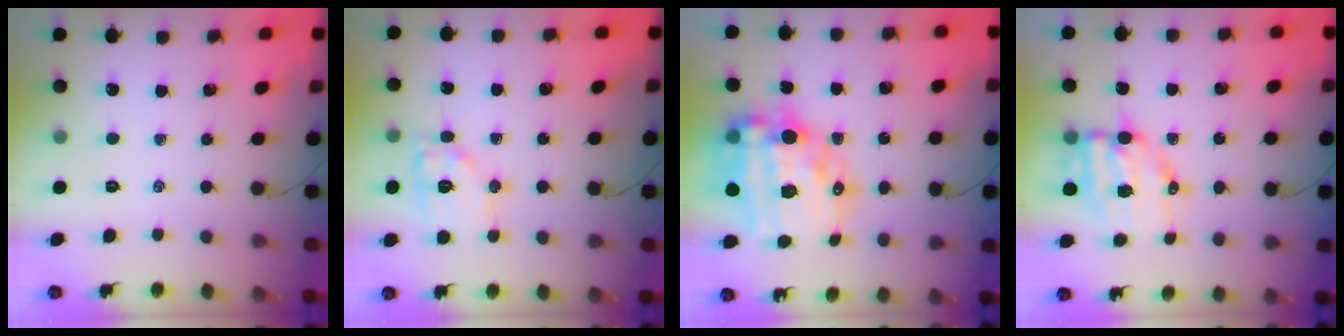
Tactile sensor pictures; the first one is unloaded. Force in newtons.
{"total": 10.7, "press": 10.7, "slide": 0.8}
{"total": 25.0, "press": 24.4, "slide": 5.6}
{"total": 9.2, "press": 9.0, "slide": 2.1}